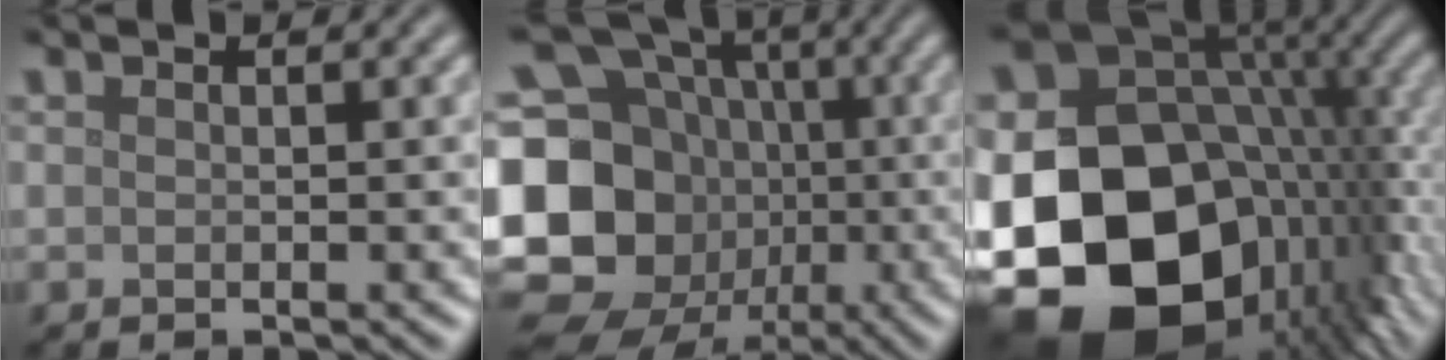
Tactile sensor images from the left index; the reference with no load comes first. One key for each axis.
{"total": 21.5, "fx": -4.0, "fy": 19.1, "fz": 8.9, "tx": -0.213, "ty": 0.000, "tz": -0.110}
{"total": 21.1, "fx": -5.1, "fy": 16.0, "fz": 12.7, "tx": -0.271, "ty": -0.021, "tz": -0.084}